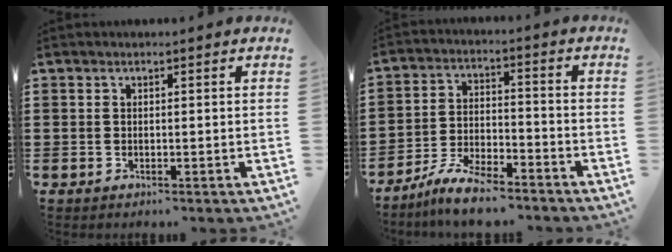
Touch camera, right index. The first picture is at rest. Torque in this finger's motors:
{"motor_torque": [1.10, 1.04, 0.46, 0.12]}